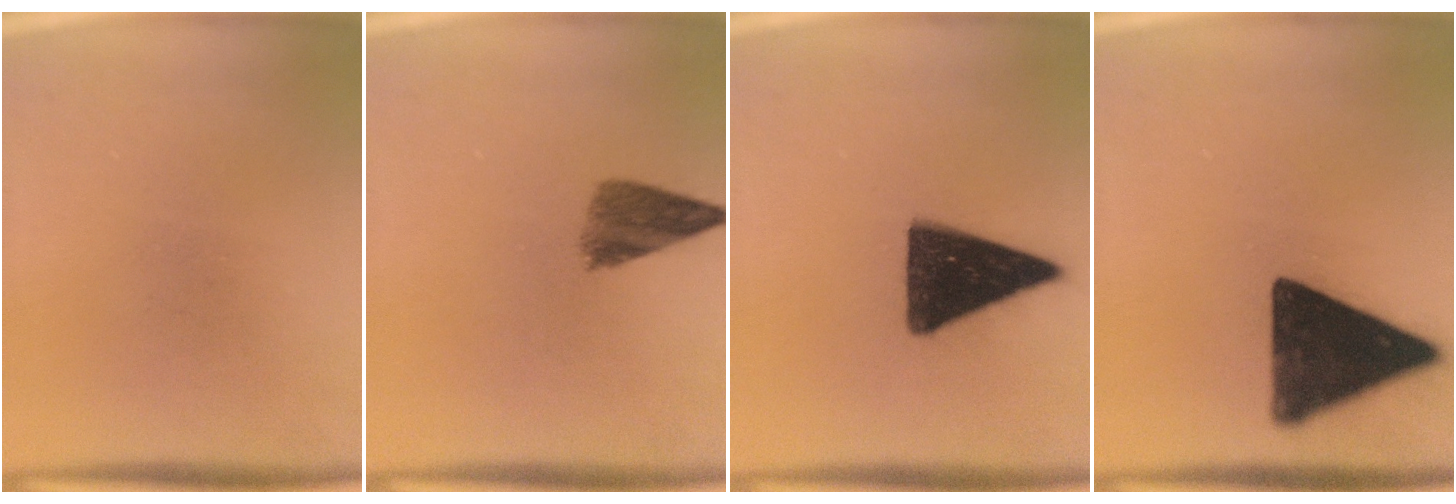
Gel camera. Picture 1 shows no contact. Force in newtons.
{"total": 5.2}
{"total": 15.2}
{"total": 16.3}